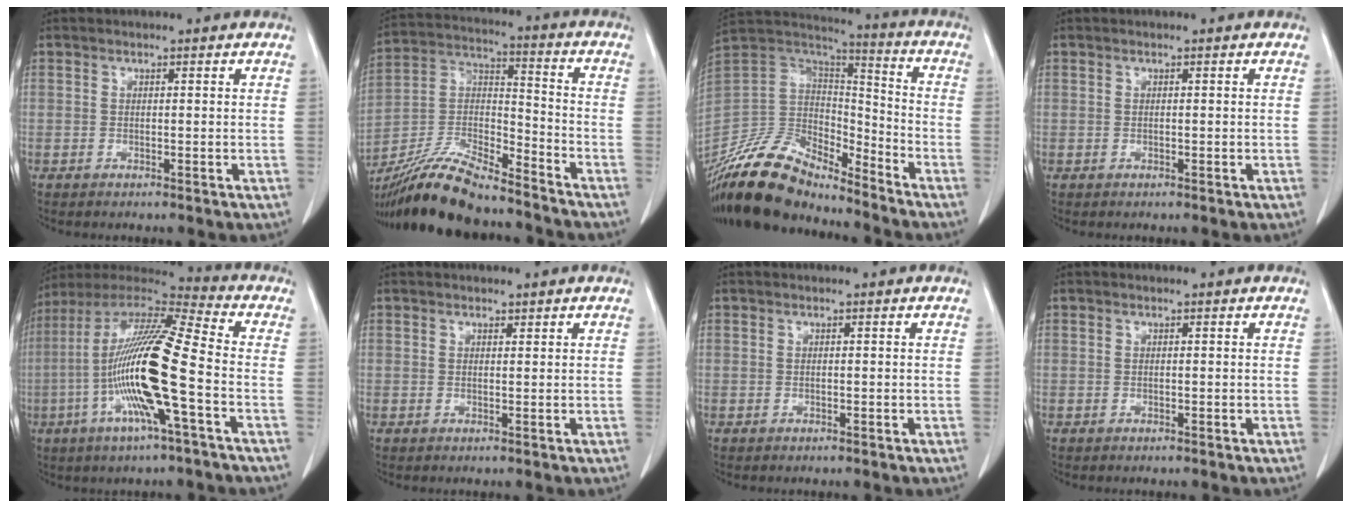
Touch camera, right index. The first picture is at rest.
{"total": 20.8, "force": [-18.0, 3.8, 9.6], "torque": [-0.219, -0.008, -0.327]}
{"total": 20.5, "force": [-17.3, 6.6, 8.7], "torque": [-0.183, 0.016, -0.325]}
{"total": 0.0}
{"total": 19.4, "force": [-4.3, 1.4, 18.9], "torque": [-0.377, -0.005, -0.088]}
{"total": 0.7, "force": [0.5, 0.4, 0.2], "torque": [-0.002, -0.002, 0.007]}
{"total": 0.0}
{"total": 0.0}